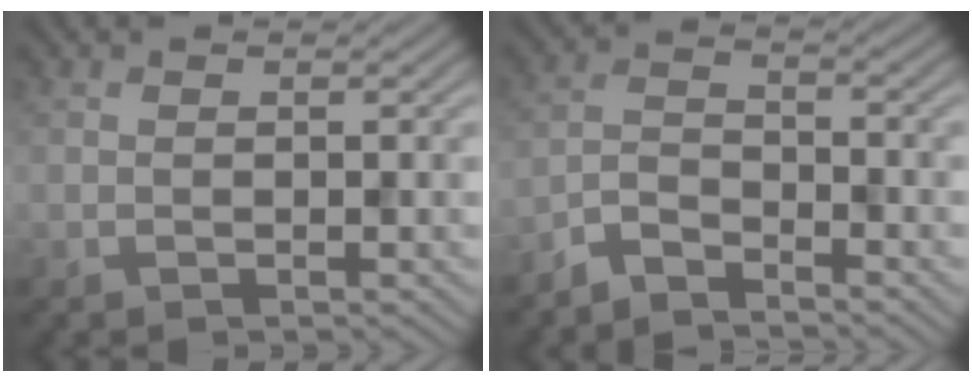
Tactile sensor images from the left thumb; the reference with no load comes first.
{"total": 3.8, "force": [-3.5, 0.9, 1.4], "torque": [-0.034, -0.001, -0.084]}